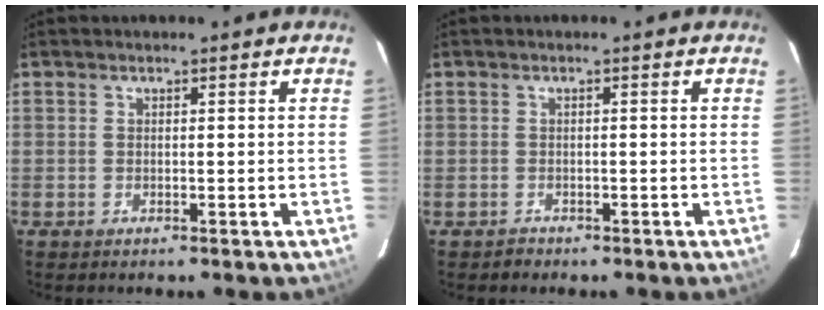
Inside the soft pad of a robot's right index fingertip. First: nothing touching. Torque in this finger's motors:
{"motor_torque": [-0.93, -0.63, -0.44, -0.18]}